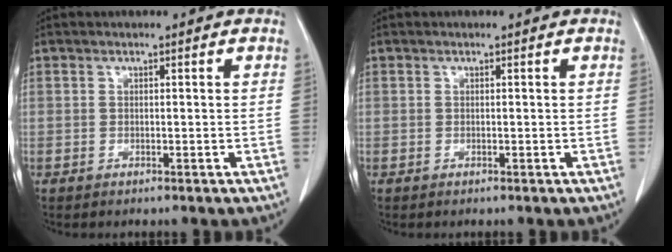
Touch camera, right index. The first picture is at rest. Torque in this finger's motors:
{"motor_torque": [0.00, 0.00, 0.00, 0.00]}